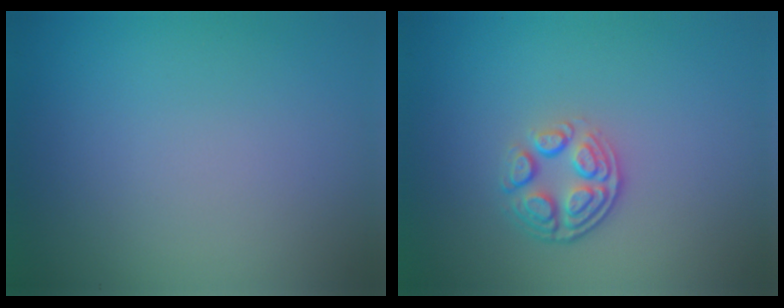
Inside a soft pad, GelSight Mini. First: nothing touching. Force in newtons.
{"total": 3.7, "press": 2.8, "slide": 2.5}